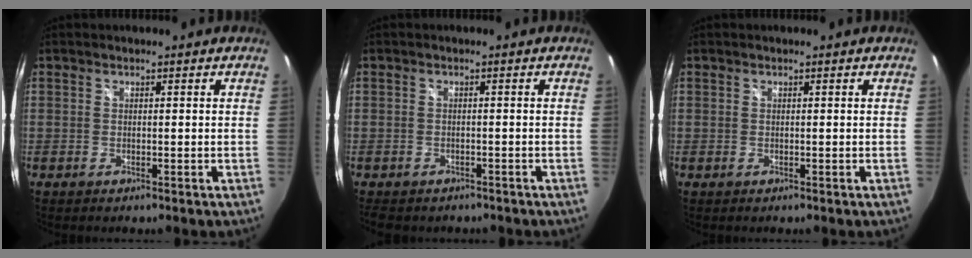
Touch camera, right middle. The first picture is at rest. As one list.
[{"total": 4.2, "force": [-3.3, 2.3, 1.5], "torque": [-0.034, -0.005, -0.044]}, {"total": 0.0}]